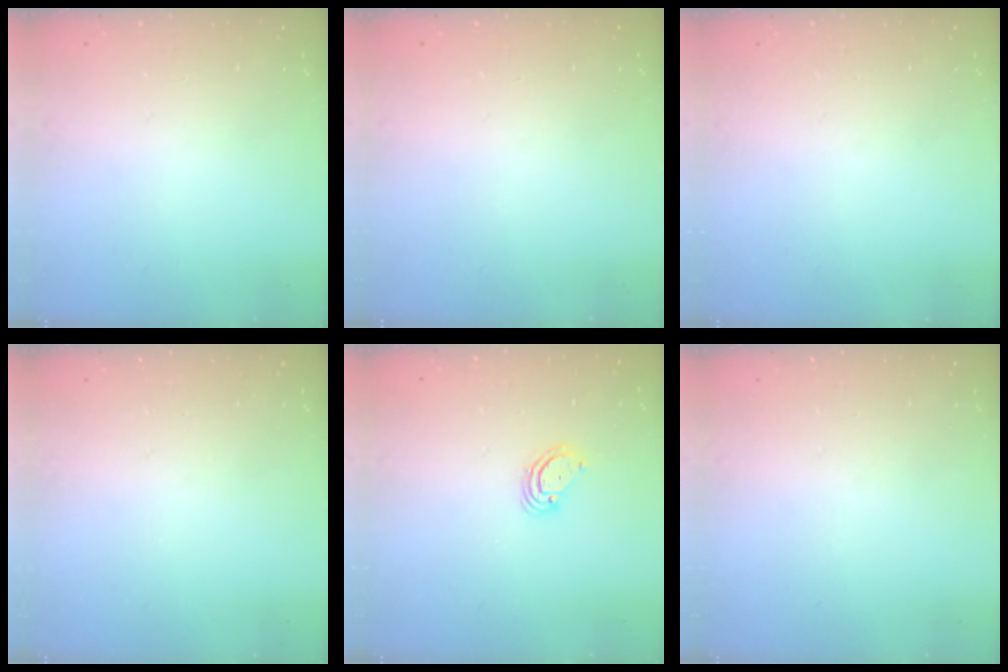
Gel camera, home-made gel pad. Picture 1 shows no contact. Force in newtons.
{"total": 0.0}
{"total": 0.0}
{"total": 0.0}
{"total": 3.8, "press": 3.8, "slide": 0.3}
{"total": 0.0}